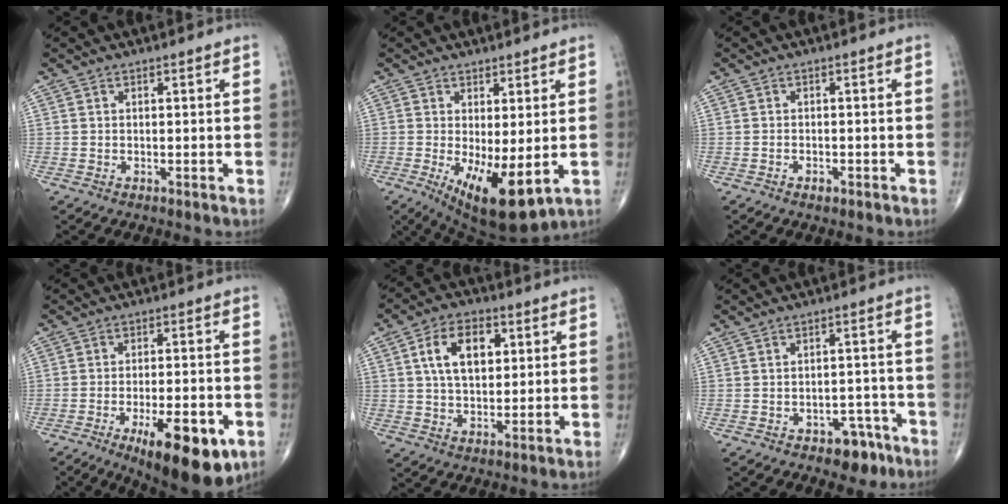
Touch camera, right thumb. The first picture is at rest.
{"total": 11.1, "force": [-2.2, 3.9, 10.1], "torque": [-0.159, -0.024, -0.017]}
{"total": 1.3, "force": [-0.8, 0.8, 0.7], "torque": [-0.013, 0.003, -0.013]}
{"total": 15.9, "force": [-7.1, 5.5, 13.1], "torque": [-0.156, 0.010, -0.091]}
{"total": 10.6, "force": [3.0, 6.5, 7.9], "torque": [-0.115, -0.001, 0.050]}
{"total": 5.8, "force": [-3.6, 3.5, 2.9], "torque": [-0.015, 0.032, -0.045]}